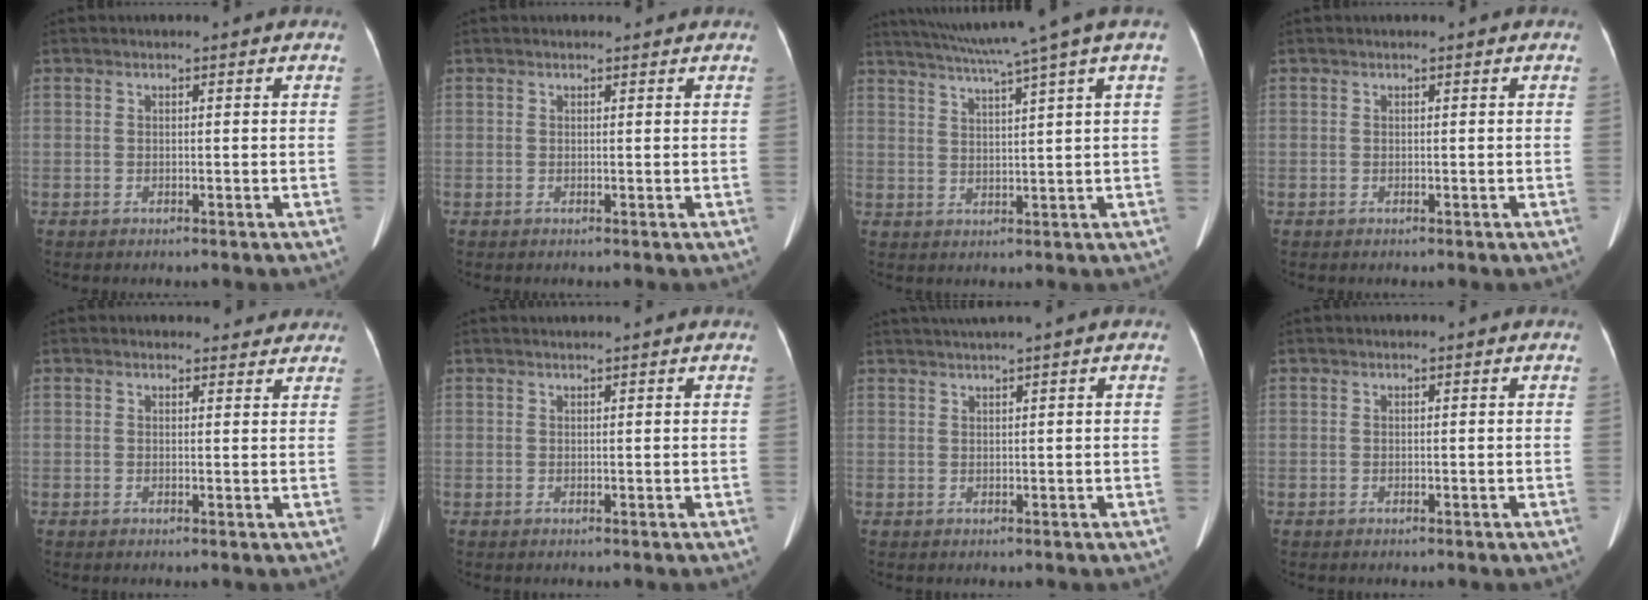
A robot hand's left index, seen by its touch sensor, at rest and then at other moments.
{"total": 0.8, "force": [0.7, 0.3, 0.0], "torque": [-0.007, 0.005, 0.008]}
{"total": 10.6, "force": [7.9, -2.2, 6.8], "torque": [-0.113, 0.008, 0.115]}
{"total": 0.0}
{"total": 3.4, "force": [3.1, 1.4, 0.0], "torque": [0.007, 0.001, 0.023]}
{"total": 1.0, "force": [1.0, -0.2, 0.3], "torque": [-0.005, 0.014, 0.023]}
{"total": 2.7, "force": [1.9, -0.8, 1.7], "torque": [-0.033, 0.014, 0.042]}
{"total": 0.0}